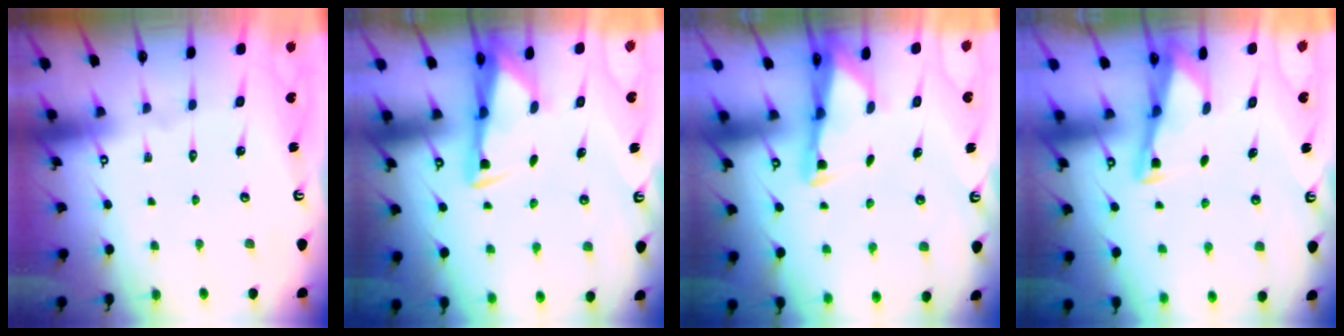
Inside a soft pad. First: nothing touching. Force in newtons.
{"total": 2.9, "press": 2.8, "slide": 0.9}
{"total": 2.5, "press": 2.4, "slide": 0.5}
{"total": 2.8, "press": 2.8, "slide": 0.3}